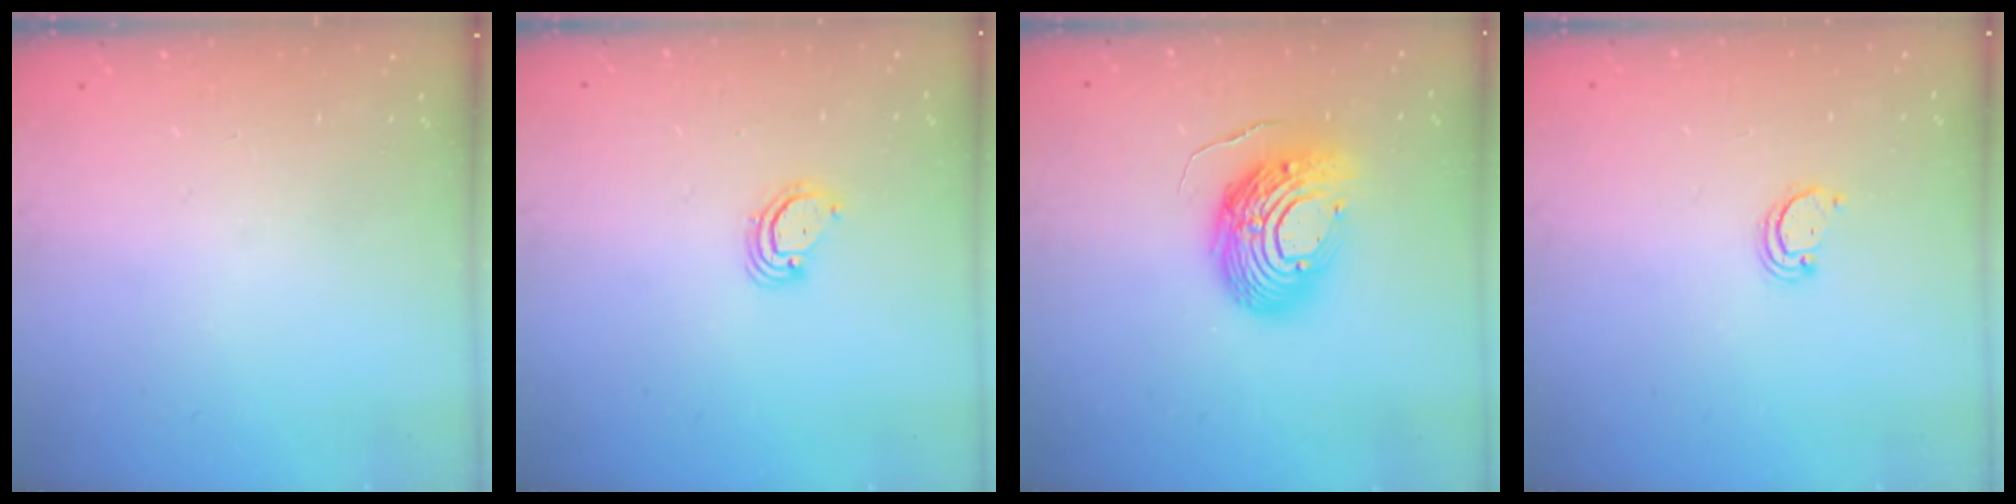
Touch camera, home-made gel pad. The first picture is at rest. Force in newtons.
{"total": 2.9, "press": 2.9, "slide": 0.2}
{"total": 14.1, "press": 13.9, "slide": 2.6}
{"total": 2.2, "press": 2.2, "slide": 0.2}